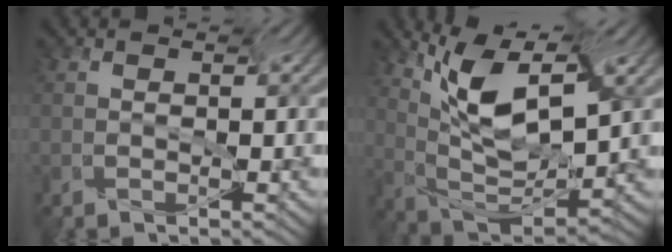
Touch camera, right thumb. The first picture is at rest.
{"total": 7.8, "force": [3.0, 2.7, 6.7], "torque": [-0.142, 0.010, 0.071]}